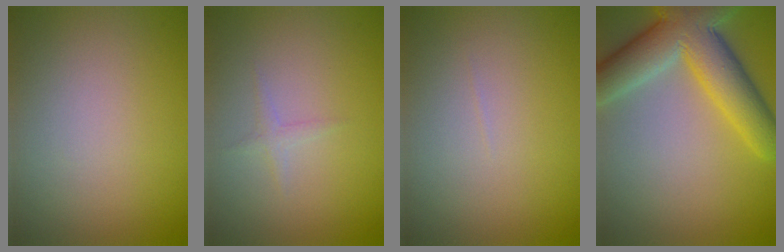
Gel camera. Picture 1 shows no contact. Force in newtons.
{"total": 0.8, "press": 0.8, "slide": 0.1}
{"total": 0.0}
{"total": 8.9, "press": 8.9, "slide": 0.5}